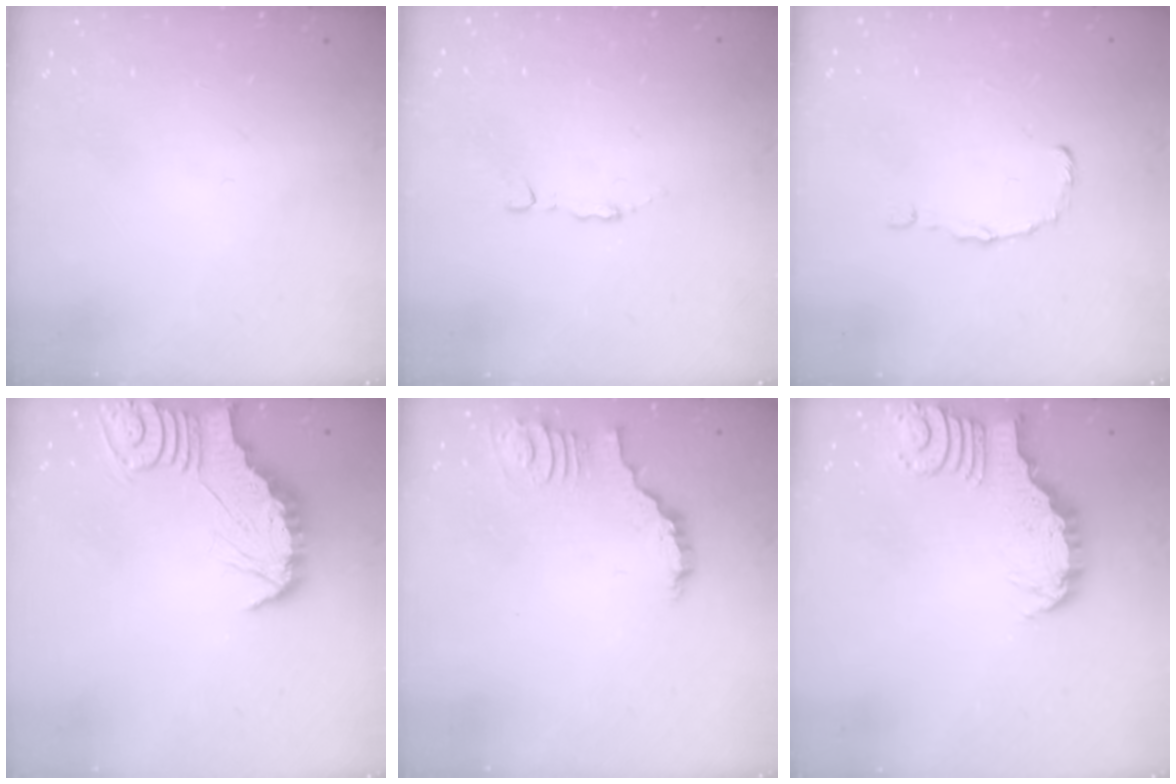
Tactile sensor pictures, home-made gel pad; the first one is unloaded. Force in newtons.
{"total": 1.2, "press": 1.2, "slide": 0.1}
{"total": 1.5, "press": 1.5, "slide": 0.1}
{"total": 2.5, "press": 2.5, "slide": 0.2}
{"total": 3.9, "press": 3.9, "slide": 0.3}
{"total": 3.4, "press": 3.4, "slide": 0.2}